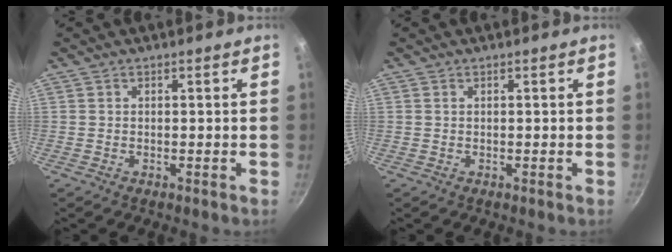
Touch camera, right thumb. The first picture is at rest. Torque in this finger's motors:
{"motor_torque": [0.16, -0.14, -0.35, -0.07, -0.01]}